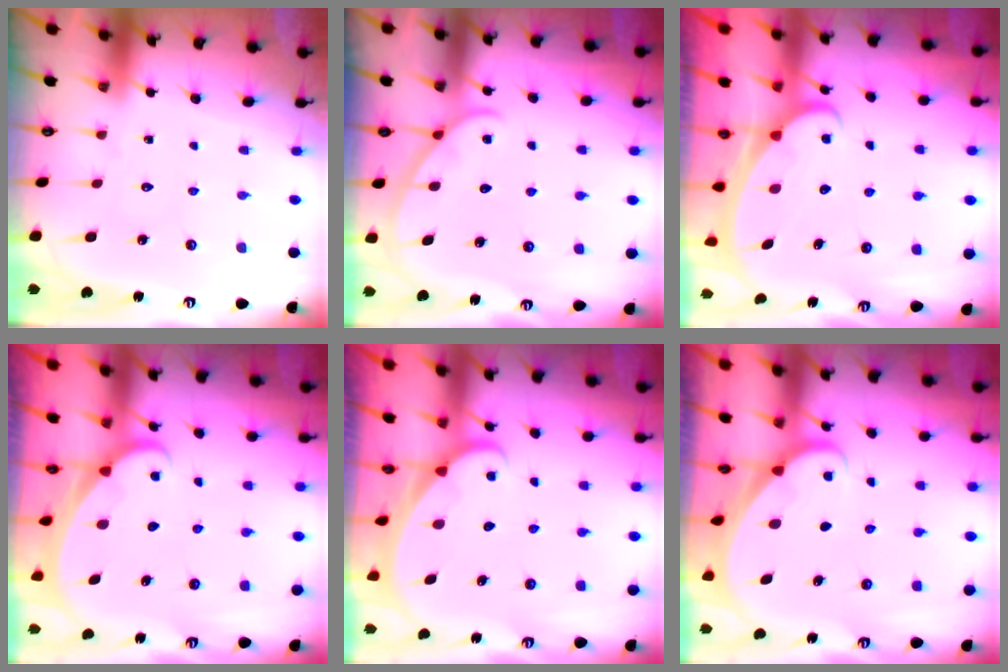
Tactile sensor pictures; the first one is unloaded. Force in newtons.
{"total": 2.8, "press": 2.8, "slide": 0.3}
{"total": 2.2, "press": 2.2, "slide": 0.2}
{"total": 1.7, "press": 1.7, "slide": 0.1}
{"total": 1.8, "press": 1.8, "slide": 0.1}
{"total": 1.6, "press": 1.6, "slide": 0.1}